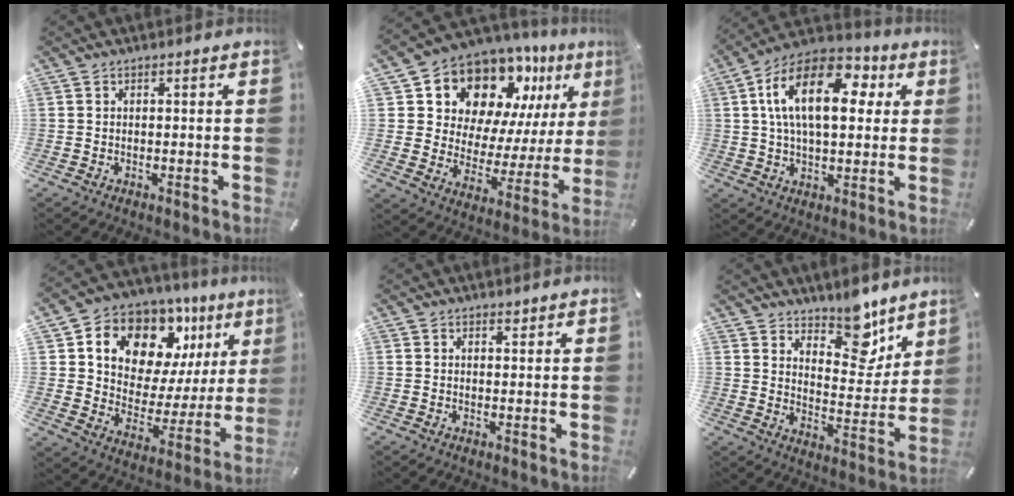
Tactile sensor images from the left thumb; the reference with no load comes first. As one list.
[{"total": 14.0, "force": [10.7, 8.1, 3.7], "torque": [-0.061, -0.112, 0.188]}, {"total": 18.8, "force": [5.1, 10.6, 14.8], "torque": [-0.267, -0.002, 0.079]}, {"total": 13.0, "force": [8.9, 8.5, 4.1], "torque": [-0.069, -0.083, 0.155]}, {"total": 0.8, "force": [0.6, 0.5, 0.2], "torque": [0.004, -0.004, 0.011]}, {"total": 12.4, "force": [10.4, 5.4, 4.1], "torque": [-0.034, -0.096, 0.187]}]